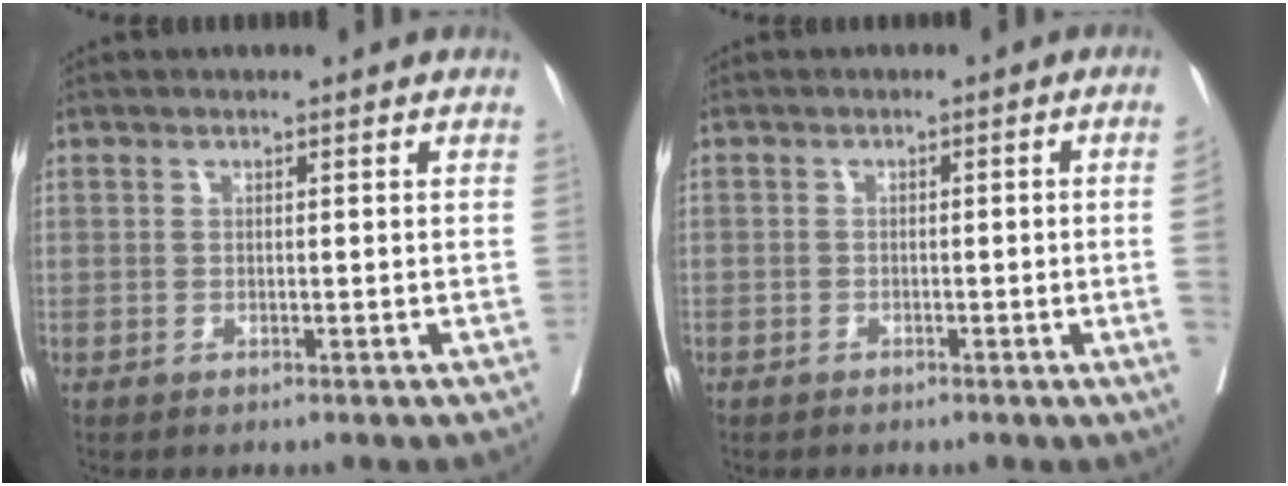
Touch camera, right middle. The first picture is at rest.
{"total": 2.6, "force": [-0.8, -0.2, 2.5], "torque": [-0.029, 0.004, -0.013]}